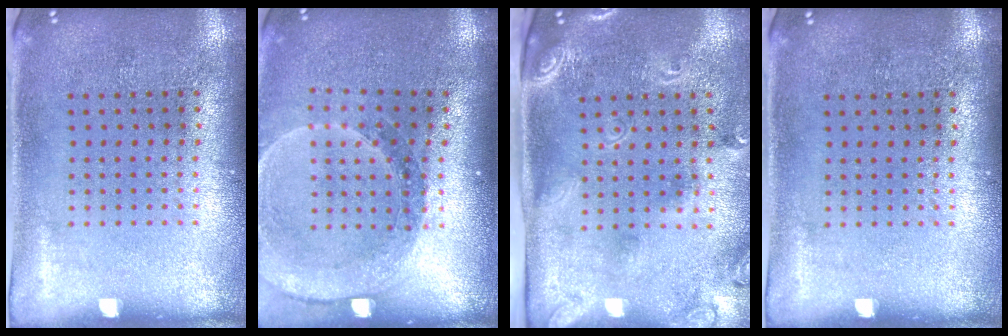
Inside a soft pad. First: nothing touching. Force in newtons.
{"total": 1.5, "press": 1.5, "slide": 0.1}
{"total": 2.5, "press": 1.7, "slide": 1.8}
{"total": 0.0}